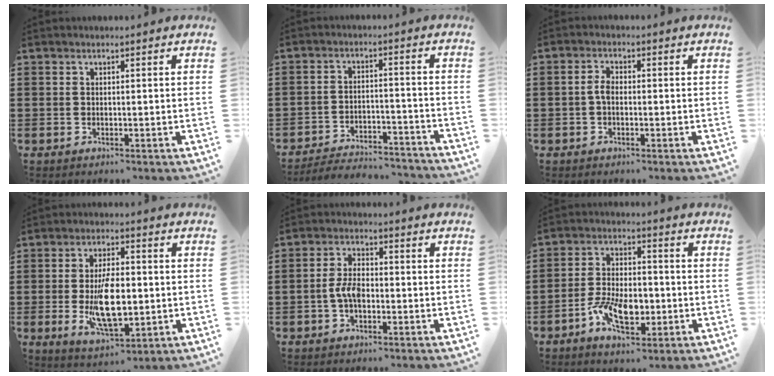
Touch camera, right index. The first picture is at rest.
{"total": 4.6, "force": [-4.4, 0.7, 0.9], "torque": [-0.026, 0.003, -0.094]}
{"total": 2.4, "force": [-0.4, 1.3, 2.0], "torque": [-0.047, 0.002, -0.011]}
{"total": 10.0, "force": [-1.2, 4.3, 9.0], "torque": [-0.180, -0.012, -0.022]}
{"total": 4.5, "force": [-1.2, 2.3, 3.7], "torque": [-0.096, -0.007, -0.028]}
{"total": 8.9, "force": [-3.0, 4.4, 7.1], "torque": [-0.150, -0.001, -0.055]}